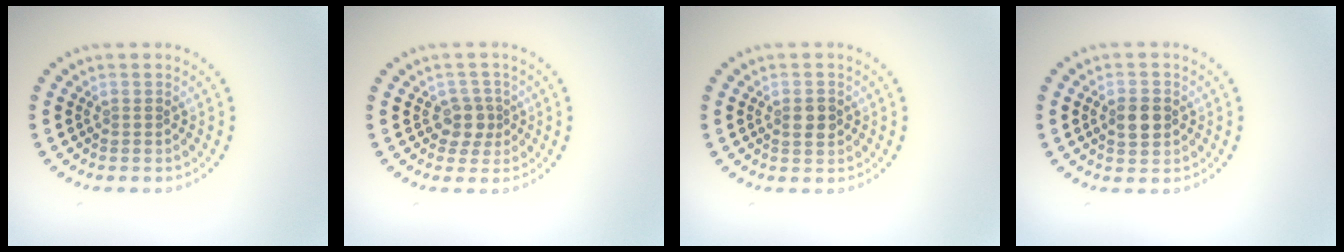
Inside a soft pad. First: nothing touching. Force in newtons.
{"total": 2.1, "press": 1.7, "slide": 1.2}
{"total": 1.8, "press": 1.8, "slide": 0.2}
{"total": 2.9, "press": 2.9, "slide": 0.0}